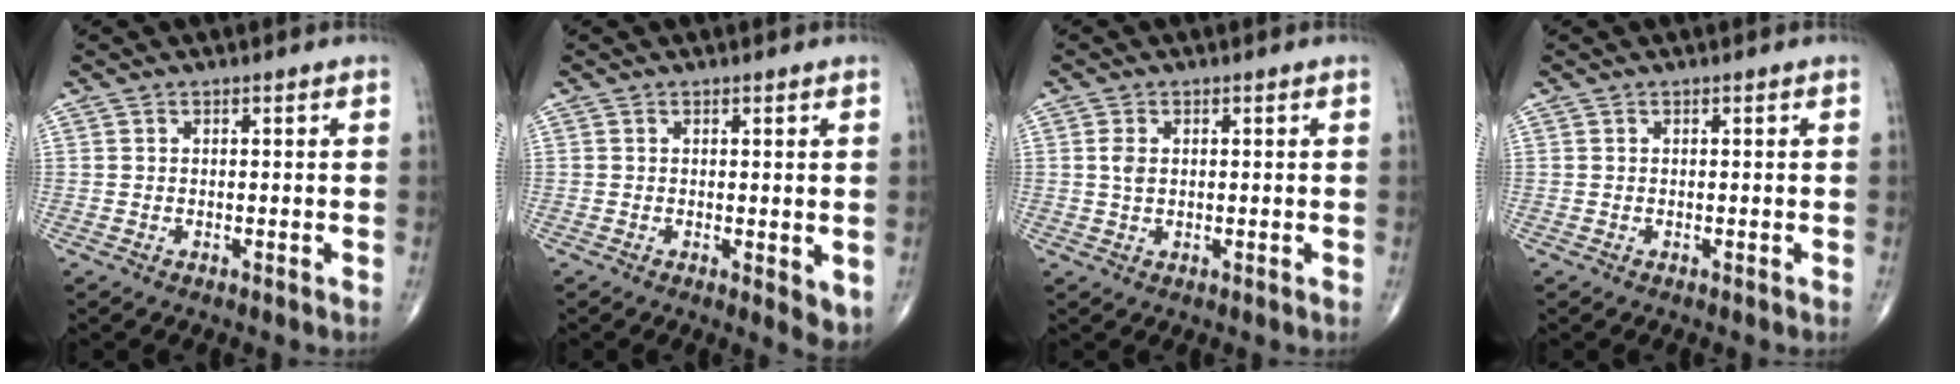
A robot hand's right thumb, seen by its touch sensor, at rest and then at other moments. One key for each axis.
{"total": 3.9, "fx": -0.2, "fy": 1.4, "fz": 3.6, "tx": -0.041, "ty": -0.012, "tz": -0.002}
{"total": 2.1, "fx": 0.4, "fy": 1.4, "fz": 1.6, "tx": -0.028, "ty": 0.000, "tz": 0.008}
{"total": 0.0}